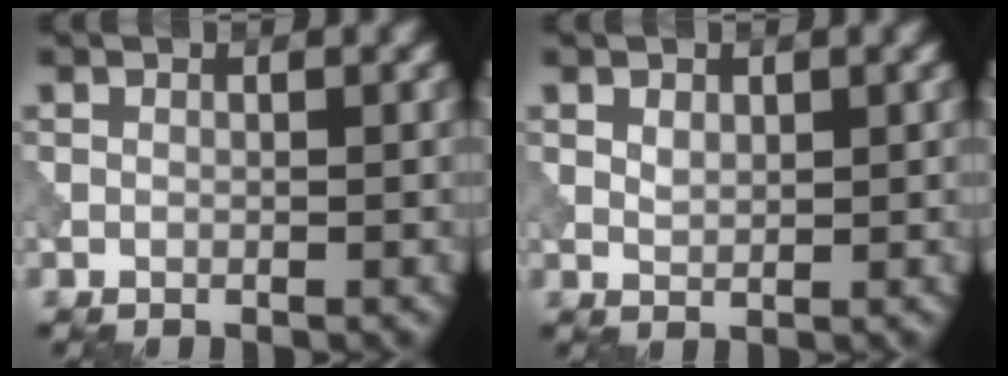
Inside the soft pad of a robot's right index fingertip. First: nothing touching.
{"total": 1.2, "force": [0.6, 0.7, 0.7], "torque": [-0.015, -0.002, 0.013]}